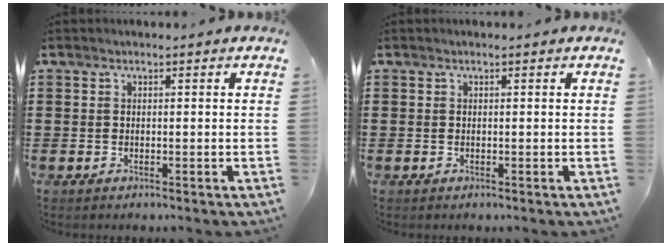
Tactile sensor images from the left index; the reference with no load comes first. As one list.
[{"total": 0.0}]